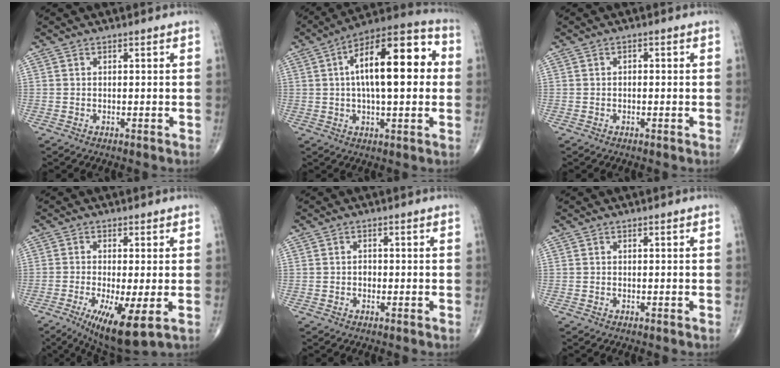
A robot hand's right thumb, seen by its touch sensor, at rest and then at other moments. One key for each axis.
{"total": 19.6, "fx": 2.8, "fy": 7.8, "fz": 17.8, "tx": -0.253, "ty": 0.028, "tz": 0.032}
{"total": 0.7, "fx": -0.1, "fy": 0.5, "fz": 0.5, "tx": -0.001, "ty": 0.003, "tz": -0.005}
{"total": 10.9, "fx": -3.7, "fy": 2.5, "fz": 10.0, "tx": -0.177, "ty": -0.021, "tz": -0.054}
{"total": 1.0, "fx": -0.3, "fy": 0.8, "fz": 0.6, "tx": -0.005, "ty": 0.003, "tz": -0.006}
{"total": 0.0}